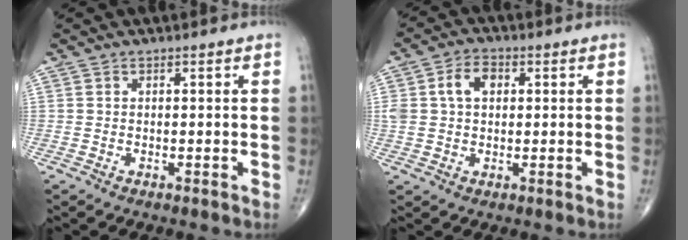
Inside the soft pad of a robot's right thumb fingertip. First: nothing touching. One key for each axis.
{"total": 6.8, "fx": 1.6, "fy": 4.7, "fz": 4.7, "tx": -0.087, "ty": 0.014, "tz": 0.030}